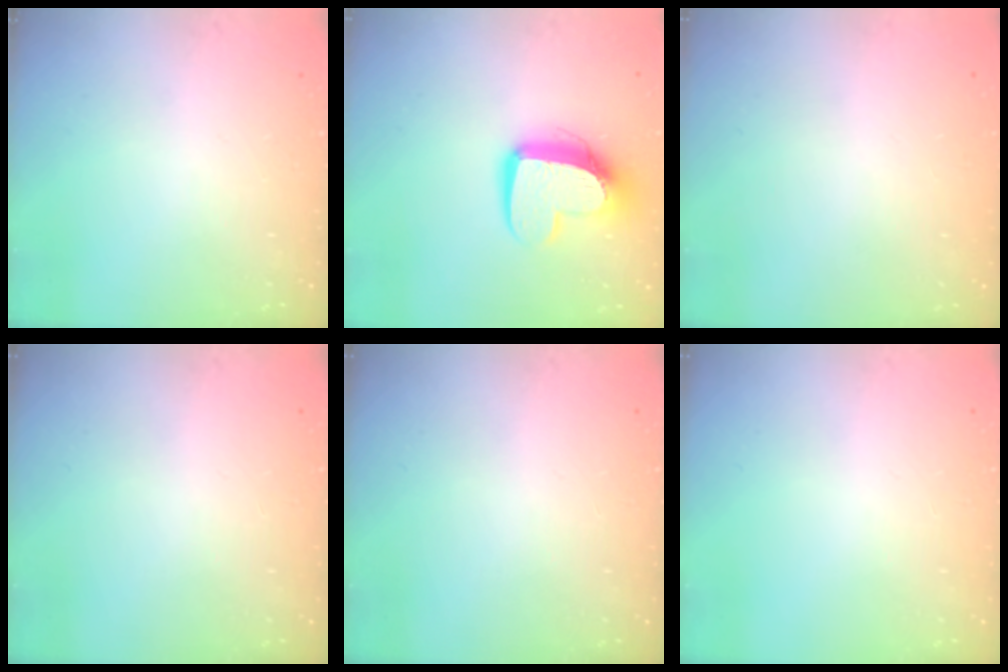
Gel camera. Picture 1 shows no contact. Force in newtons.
{"total": 12.2, "press": 12.2, "slide": 1.2}
{"total": 0.0}
{"total": 0.0}
{"total": 0.0}
{"total": 0.0}